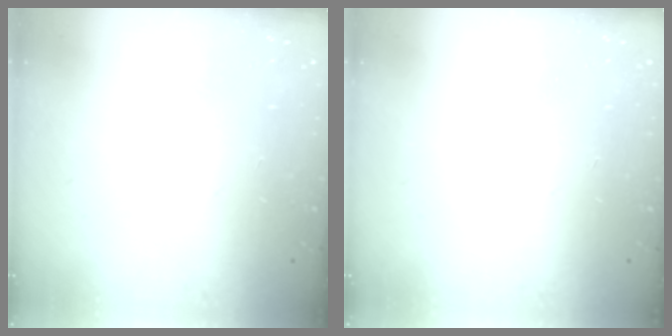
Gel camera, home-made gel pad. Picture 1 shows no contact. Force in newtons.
{"total": 0.0}